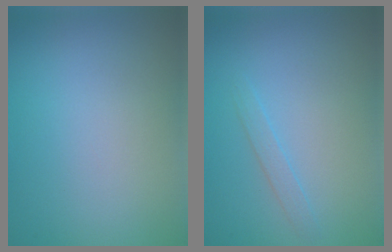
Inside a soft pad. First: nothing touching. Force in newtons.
{"total": 1.1, "press": 1.1, "slide": 0.0}